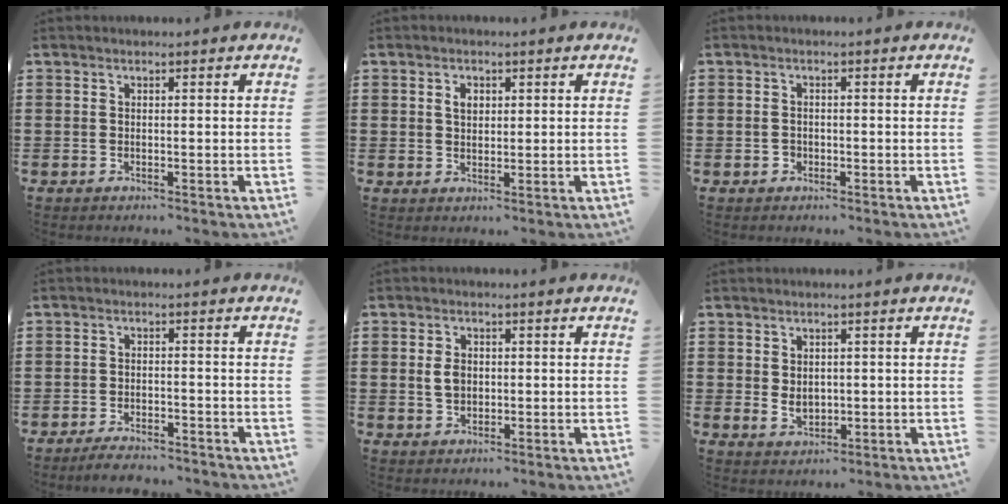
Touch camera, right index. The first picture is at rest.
{"total": 2.0, "force": [0.8, 1.2, 1.4], "torque": [-0.031, 0.008, 0.015]}
{"total": 1.2, "force": [-0.3, 1.0, 0.5], "torque": [-0.012, 0.003, -0.008]}
{"total": 2.7, "force": [-2.7, 0.3, 0.4], "torque": [-0.010, 0.003, -0.054]}
{"total": 3.1, "force": [0.1, 2.1, 2.2], "torque": [-0.054, 0.004, 0.000]}
{"total": 2.5, "force": [0.1, 2.1, 1.4], "torque": [-0.024, 0.004, -0.001]}